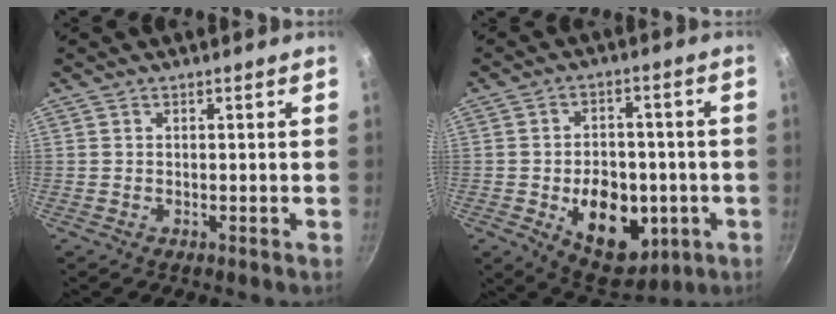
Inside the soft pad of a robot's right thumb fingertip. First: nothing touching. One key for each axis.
{"total": 15.6, "fx": -3.6, "fy": 10.7, "fz": 10.8, "tx": -0.109, "ty": 0.009, "tz": -0.036}